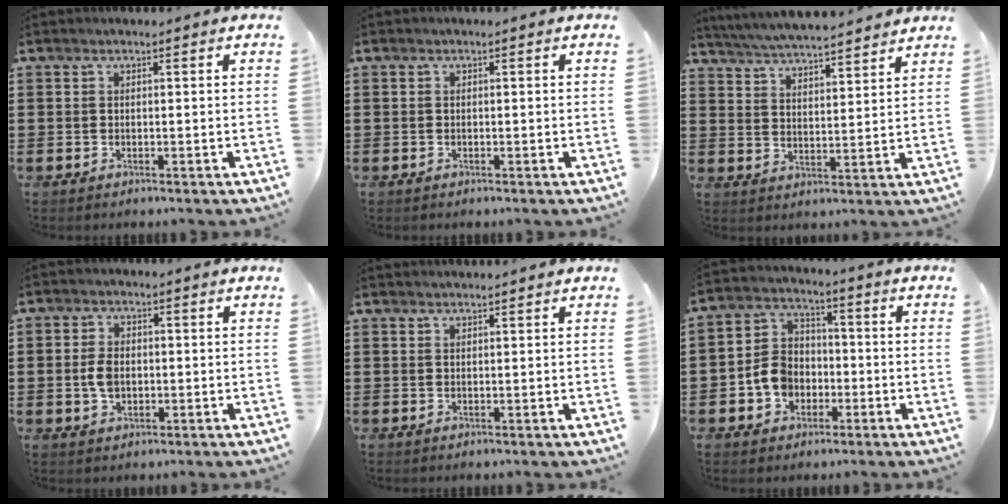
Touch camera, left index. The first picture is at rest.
{"total": 0.0}
{"total": 5.0, "force": [4.9, -0.4, 0.9], "torque": [-0.040, -0.032, 0.085]}
{"total": 3.6, "force": [-0.2, 2.3, 2.7], "torque": [-0.070, 0.001, -0.008]}
{"total": 0.9, "force": [0.8, -0.1, 0.0], "torque": [-0.002, -0.002, 0.017]}
{"total": 6.3, "force": [-2.2, 5.2, 2.9], "torque": [-0.080, 0.012, -0.045]}